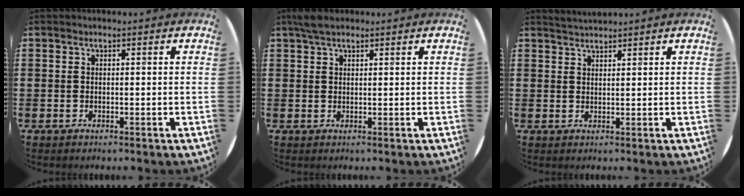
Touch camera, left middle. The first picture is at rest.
{"total": 2.7, "force": [2.0, 1.0, 1.5], "torque": [-0.034, 0.007, 0.037]}
{"total": 1.8, "force": [1.8, 0.0, 0.1], "torque": [-0.003, 0.001, 0.034]}